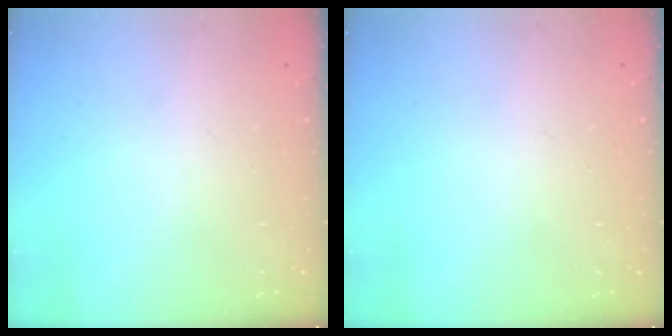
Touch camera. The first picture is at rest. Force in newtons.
{"total": 0.0}